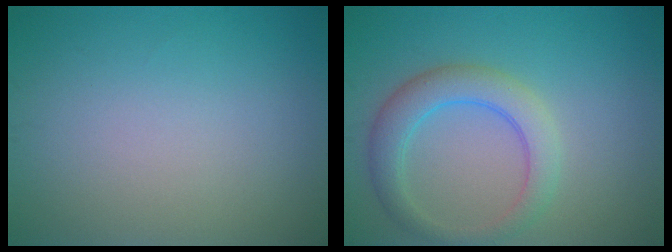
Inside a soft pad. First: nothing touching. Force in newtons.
{"total": 4.1, "press": 4.1, "slide": 0.2}